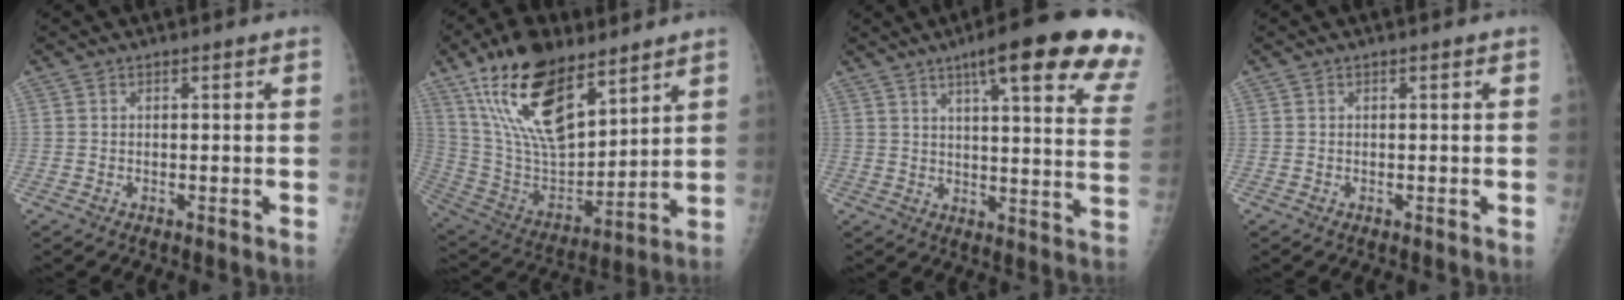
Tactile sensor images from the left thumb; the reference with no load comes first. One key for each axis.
{"total": 21.8, "fx": 13.2, "fy": 9.7, "fz": 14.4, "tx": -0.238, "ty": -0.057, "tz": 0.254}
{"total": 22.7, "fx": 14.5, "fy": 3.6, "fz": 17.1, "tx": -0.208, "ty": -0.045, "tz": 0.171}
{"total": 0.0}